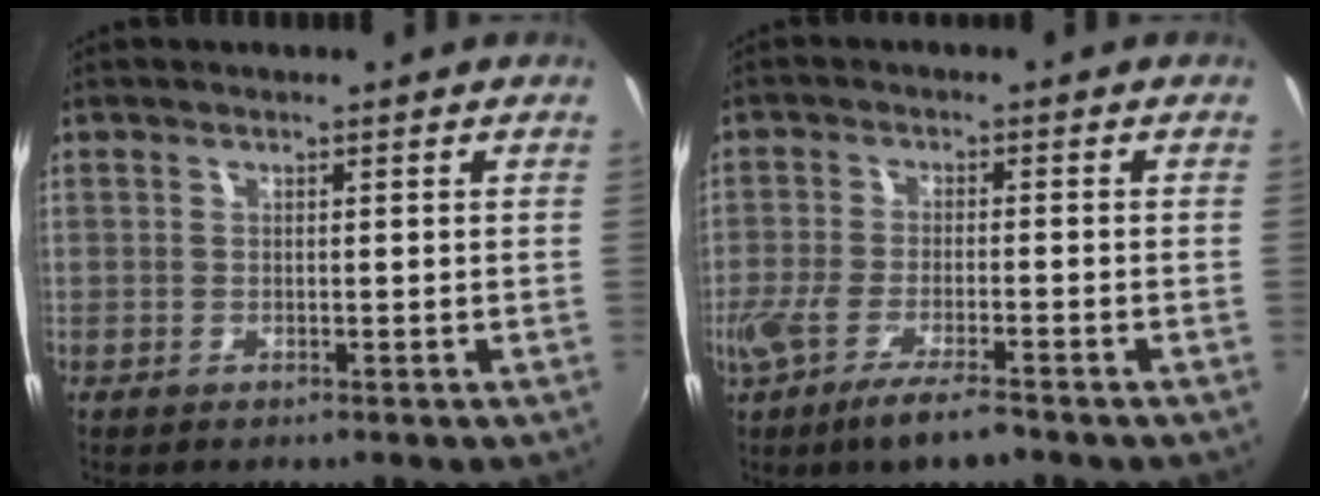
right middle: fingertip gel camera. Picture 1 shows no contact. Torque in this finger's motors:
{"motor_torque": [0.23, -0.22, 0.28, 0.13]}